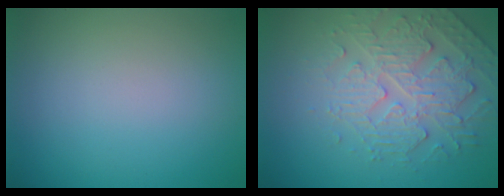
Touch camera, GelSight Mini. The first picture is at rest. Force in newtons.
{"total": 4.8, "press": 3.6, "slide": 3.2}